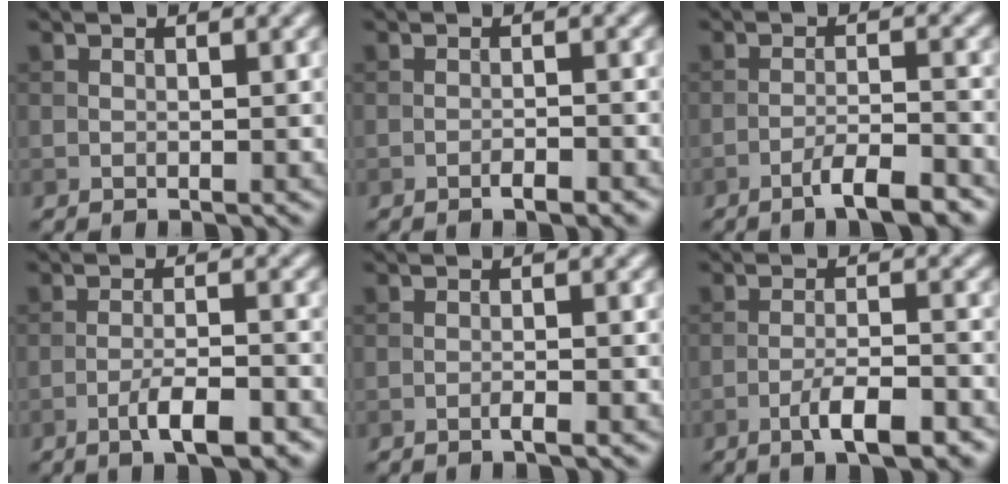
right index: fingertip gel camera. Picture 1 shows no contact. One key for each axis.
{"total": 1.4, "fx": -0.9, "fy": 0.3, "fz": 1.0, "tx": -0.016, "ty": 0.001, "tz": -0.014}
{"total": 4.0, "fx": -2.7, "fy": 0.6, "fz": 2.8, "tx": -0.047, "ty": 0.006, "tz": -0.050}
{"total": 4.4, "fx": -2.5, "fy": 1.0, "fz": 3.5, "tx": -0.064, "ty": 0.001, "tz": -0.041}
{"total": 1.1, "fx": -0.6, "fy": 0.1, "fz": 1.0, "tx": -0.016, "ty": 0.002, "tz": -0.012}
{"total": 4.8, "fx": -2.7, "fy": 1.1, "fz": 3.8, "tx": -0.068, "ty": 0.002, "tz": -0.045}